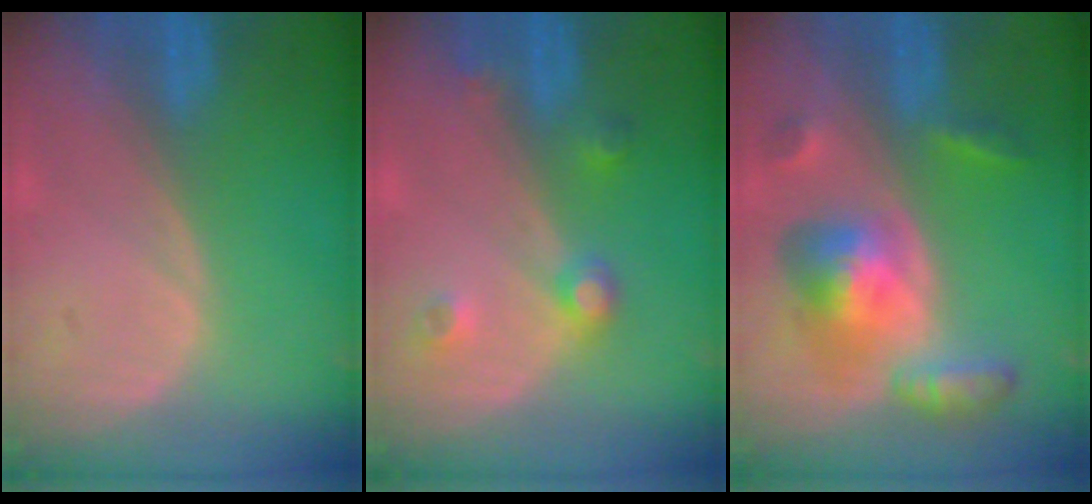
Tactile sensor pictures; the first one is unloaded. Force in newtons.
{"total": 3.7, "press": 3.4, "slide": 1.4}
{"total": 8.0, "press": 8.0, "slide": 0.7}